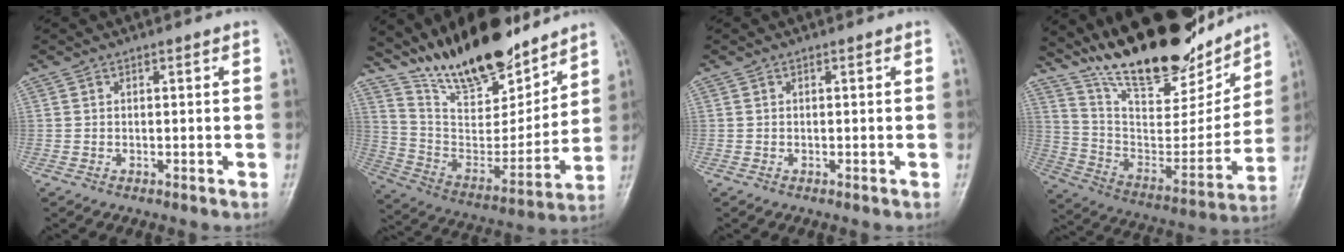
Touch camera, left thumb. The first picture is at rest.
{"total": 21.9, "force": [17.4, 7.5, 11.0], "torque": [-0.139, -0.097, 0.308]}
{"total": 0.0}
{"total": 25.9, "force": [20.4, 8.8, 13.2], "torque": [-0.179, -0.091, 0.342]}